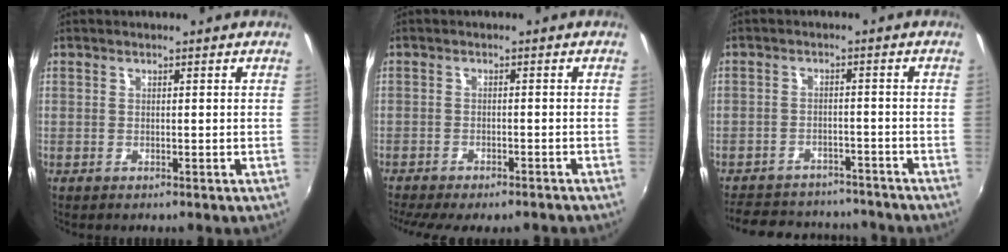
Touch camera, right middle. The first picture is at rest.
{"total": 8.8, "force": [-7.5, 1.7, 4.4], "torque": [-0.101, -0.034, -0.116]}
{"total": 15.2, "force": [-13.0, 6.1, 4.8], "torque": [-0.118, 0.026, -0.174]}